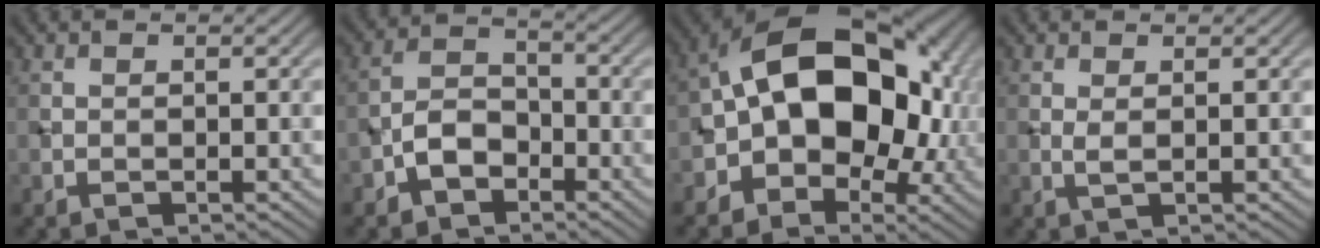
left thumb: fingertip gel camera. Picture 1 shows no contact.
{"total": 4.4, "force": [-2.5, 2.8, 2.3], "torque": [-0.040, 0.009, -0.059]}
{"total": 16.0, "force": [-0.7, 10.8, 11.8], "torque": [-0.163, 0.022, -0.029]}
{"total": 1.1, "force": [0.5, 0.2, 1.0], "torque": [-0.025, 0.003, 0.010]}